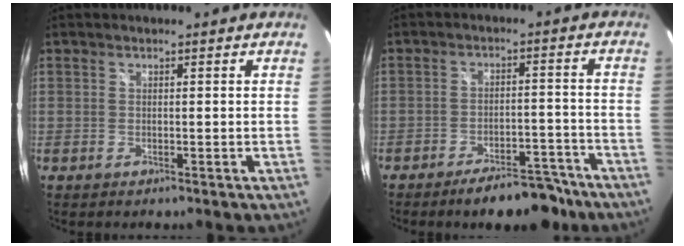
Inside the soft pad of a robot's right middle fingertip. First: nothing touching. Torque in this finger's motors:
{"motor_torque": [0.91, -0.94, 0.12, 0.03]}